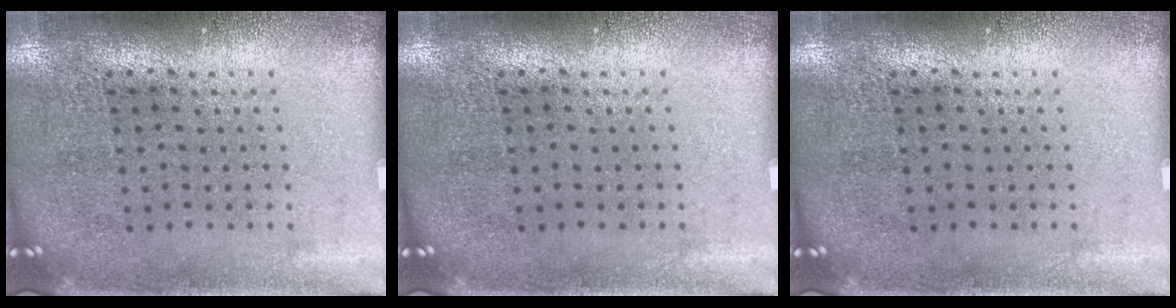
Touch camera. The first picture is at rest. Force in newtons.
{"total": 0.0}
{"total": 0.0}